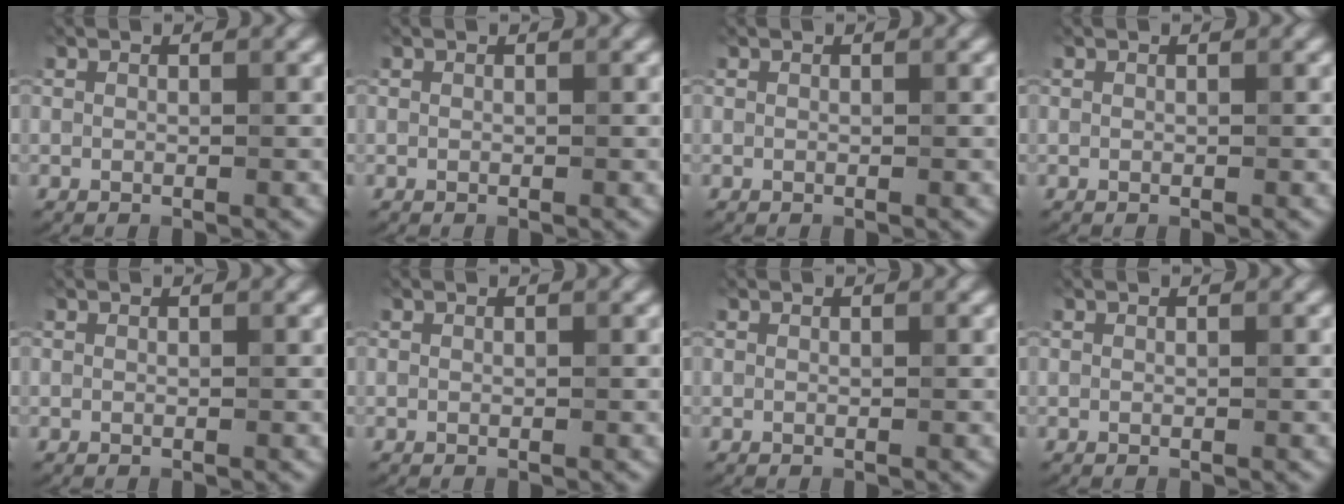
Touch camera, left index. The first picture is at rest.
{"total": 0.0}
{"total": 0.0}
{"total": 0.0}
{"total": 0.0}
{"total": 0.0}
{"total": 0.0}
{"total": 0.0}